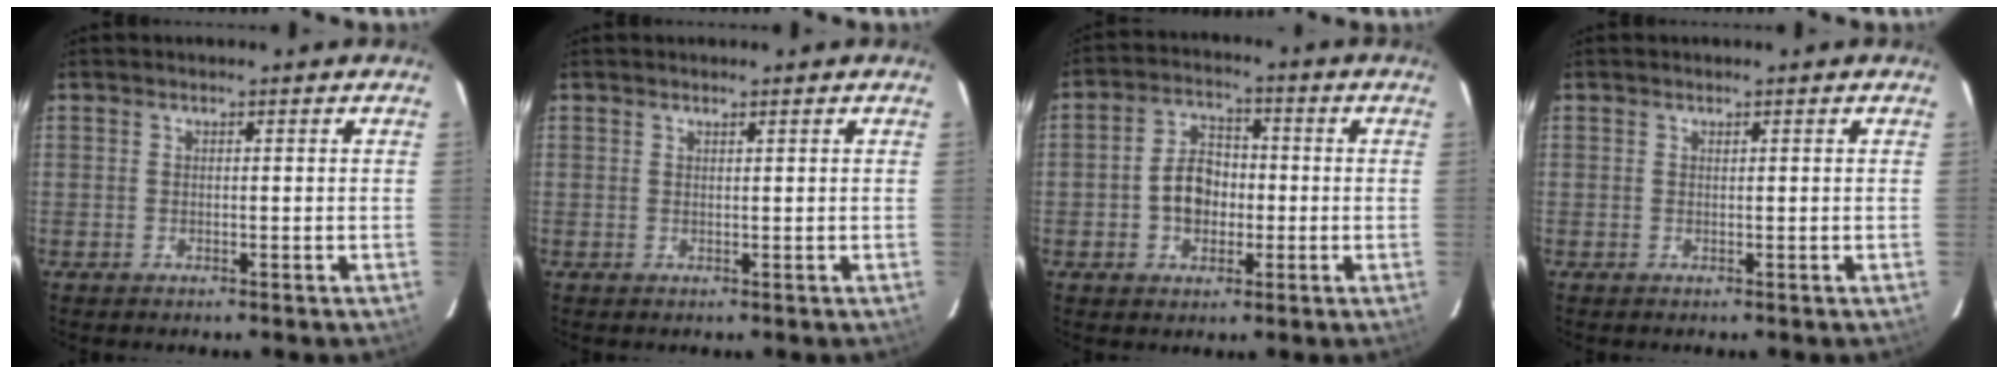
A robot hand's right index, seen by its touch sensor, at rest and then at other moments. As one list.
[{"total": 0.5, "force": [0.5, -0.1, 0.2], "torque": [-0.007, -0.003, 0.008]}, {"total": 7.2, "force": [-1.3, 5.5, 4.6], "torque": [-0.088, 0.020, -0.016]}, {"total": 0.0}]